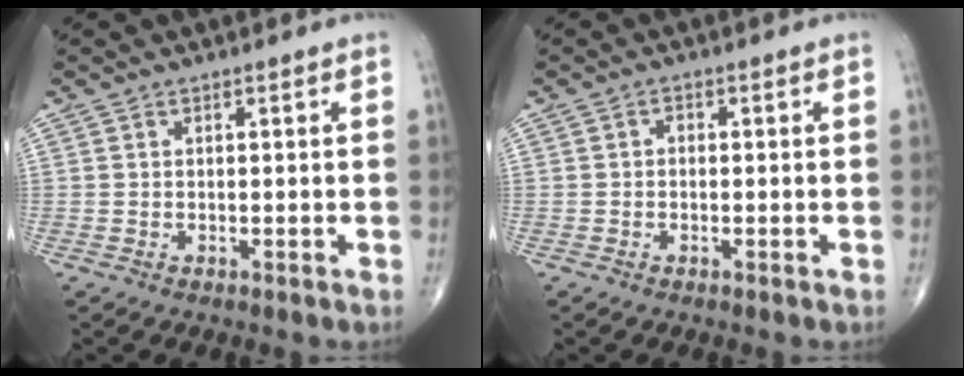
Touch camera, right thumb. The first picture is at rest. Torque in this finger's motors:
{"motor_torque": [-0.36, -0.21, -0.05, -0.28, 0.03]}